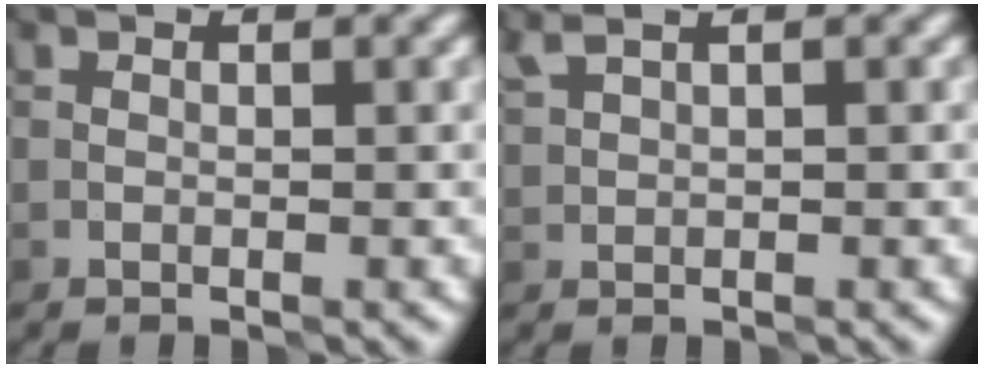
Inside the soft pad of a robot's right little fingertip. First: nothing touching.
{"total": 1.8, "force": [1.4, 0.5, 1.0], "torque": [-0.016, 0.007, 0.030]}